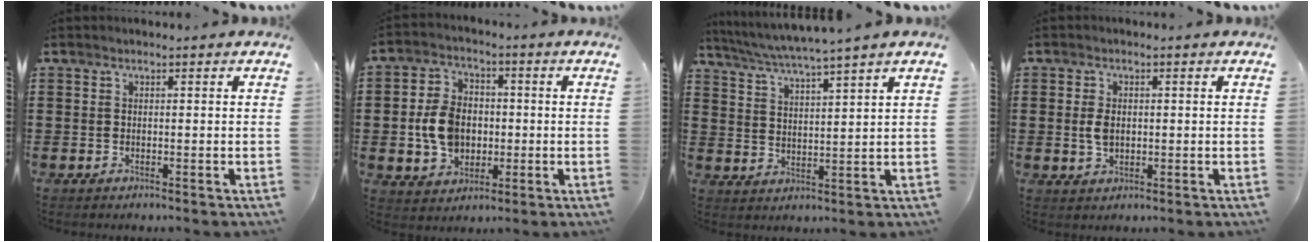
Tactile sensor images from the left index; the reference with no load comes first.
{"total": 8.1, "force": [-0.7, 6.1, 5.3], "torque": [-0.116, 0.008, -0.015]}
{"total": 3.9, "force": [3.4, -0.9, 1.7], "torque": [-0.047, -0.025, 0.054]}
{"total": 3.0, "force": [0.2, 1.8, 2.4], "torque": [-0.057, 0.002, 0.001]}